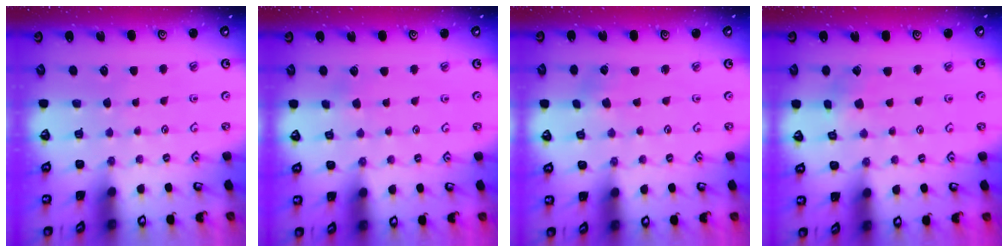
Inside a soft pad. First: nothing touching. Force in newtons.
{"total": 1.6, "press": 1.6, "slide": 0.0}
{"total": 2.2, "press": 2.2, "slide": 0.2}
{"total": 2.0, "press": 1.9, "slide": 0.3}